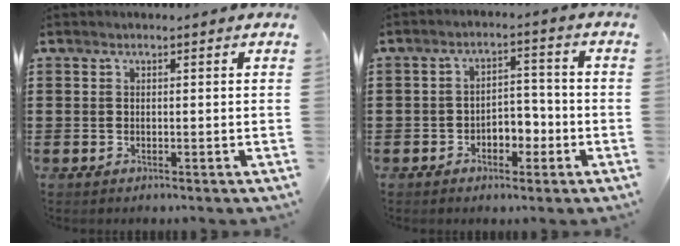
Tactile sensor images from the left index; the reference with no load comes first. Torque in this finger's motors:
{"motor_torque": [0.17, 0.17, 0.12, 0.05]}